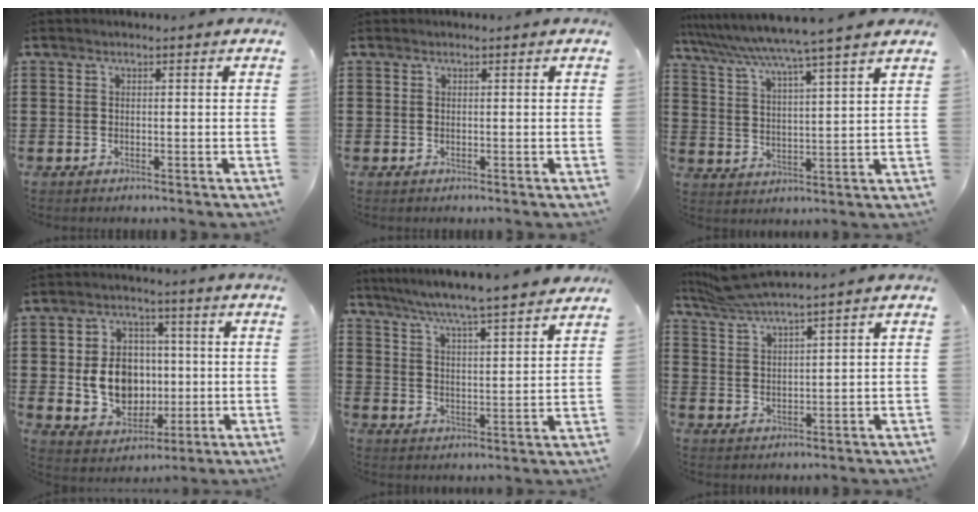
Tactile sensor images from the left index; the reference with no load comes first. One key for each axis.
{"total": 0.0}
{"total": 5.8, "fx": 5.0, "fy": -1.5, "fz": 2.4, "tx": -0.069, "ty": -0.041, "tz": 0.078}
{"total": 8.9, "fx": 0.1, "fy": 7.6, "fz": 4.6, "tx": -0.104, "ty": 0.014, "tz": 0.002}
{"total": 5.8, "fx": 5.3, "fy": -1.0, "fz": 2.0, "tx": -0.063, "ty": -0.040, "tz": 0.087}
{"total": 5.5, "fx": 4.8, "fy": -0.2, "fz": 2.6, "tx": -0.064, "ty": -0.014, "tz": 0.088}